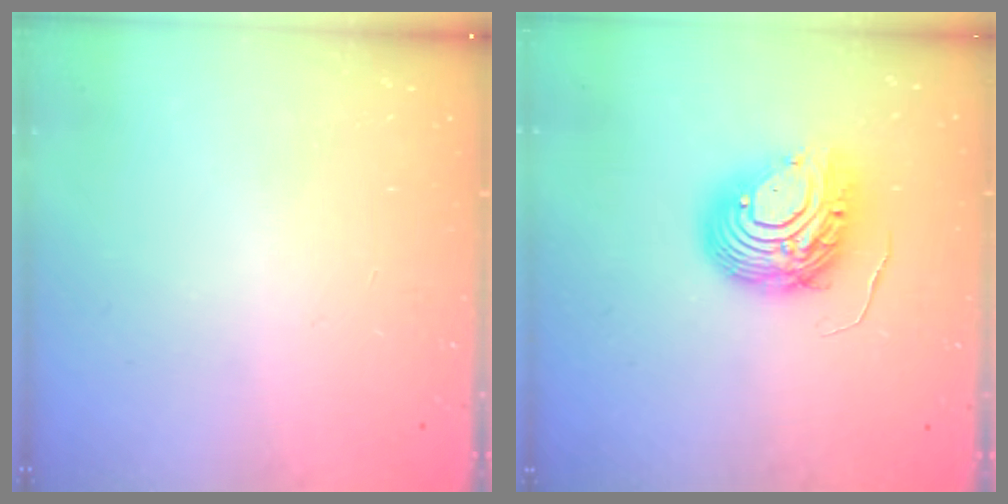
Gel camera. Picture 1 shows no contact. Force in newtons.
{"total": 10.5, "press": 10.5, "slide": 0.9}